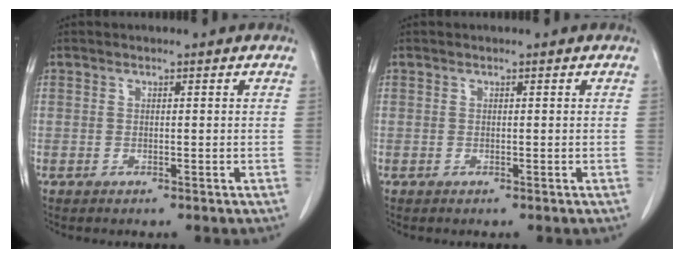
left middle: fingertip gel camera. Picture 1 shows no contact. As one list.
[{"total": 0.0}]